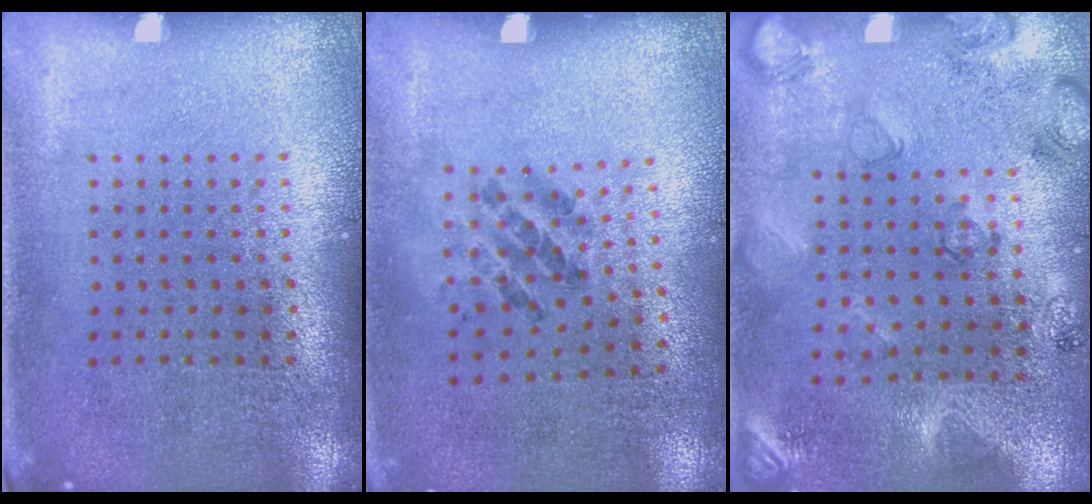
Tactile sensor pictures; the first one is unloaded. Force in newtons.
{"total": 1.1, "press": 0.7, "slide": 0.9}
{"total": 2.3, "press": 1.8, "slide": 1.4}